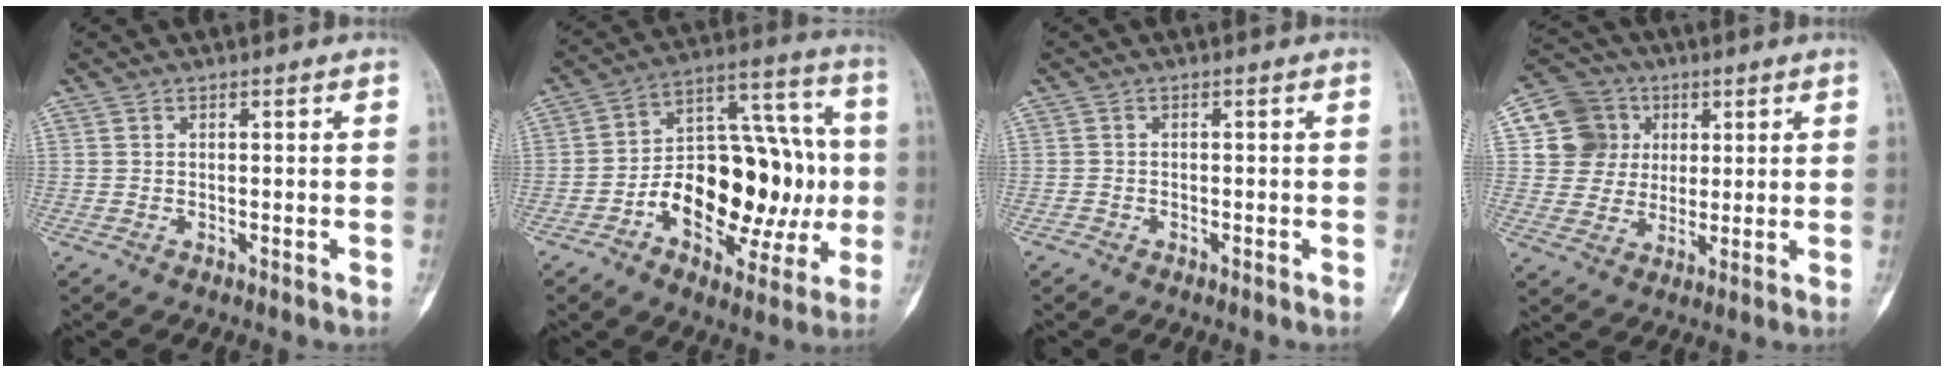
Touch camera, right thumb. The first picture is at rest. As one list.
[{"total": 23.0, "force": [-3.7, 13.3, 18.5], "torque": [-0.241, 0.053, -0.049]}, {"total": 0.6, "force": [-0.6, 0.3, 0.0], "torque": [-0.003, 0.001, -0.016]}, {"total": 10.6, "force": [2.8, 10.0, 2.0], "torque": [0.002, 0.000, 0.048]}]